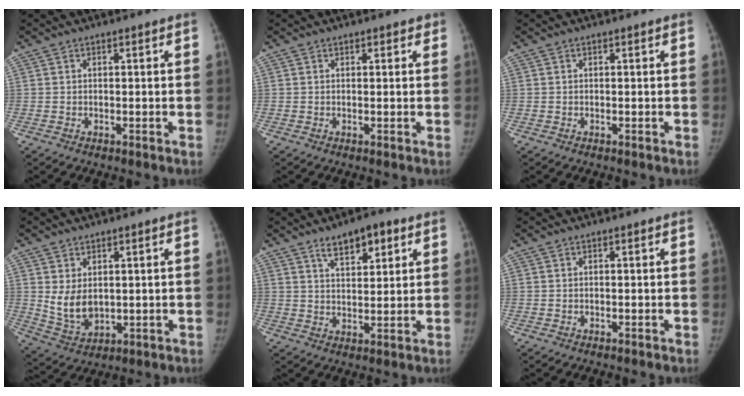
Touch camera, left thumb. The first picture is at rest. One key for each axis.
{"total": 1.0, "fx": 0.7, "fy": 0.6, "fz": 0.4, "tx": 0.008, "ty": -0.002, "tz": 0.005}
{"total": 0.0}
{"total": 6.8, "fx": 1.1, "fy": 4.6, "fz": 4.8, "tx": -0.072, "ty": -0.019, "tz": 0.041}
{"total": 7.6, "fx": 4.5, "fy": 3.4, "fz": 5.2, "tx": -0.055, "ty": -0.020, "tz": 0.071}
{"total": 0.0}